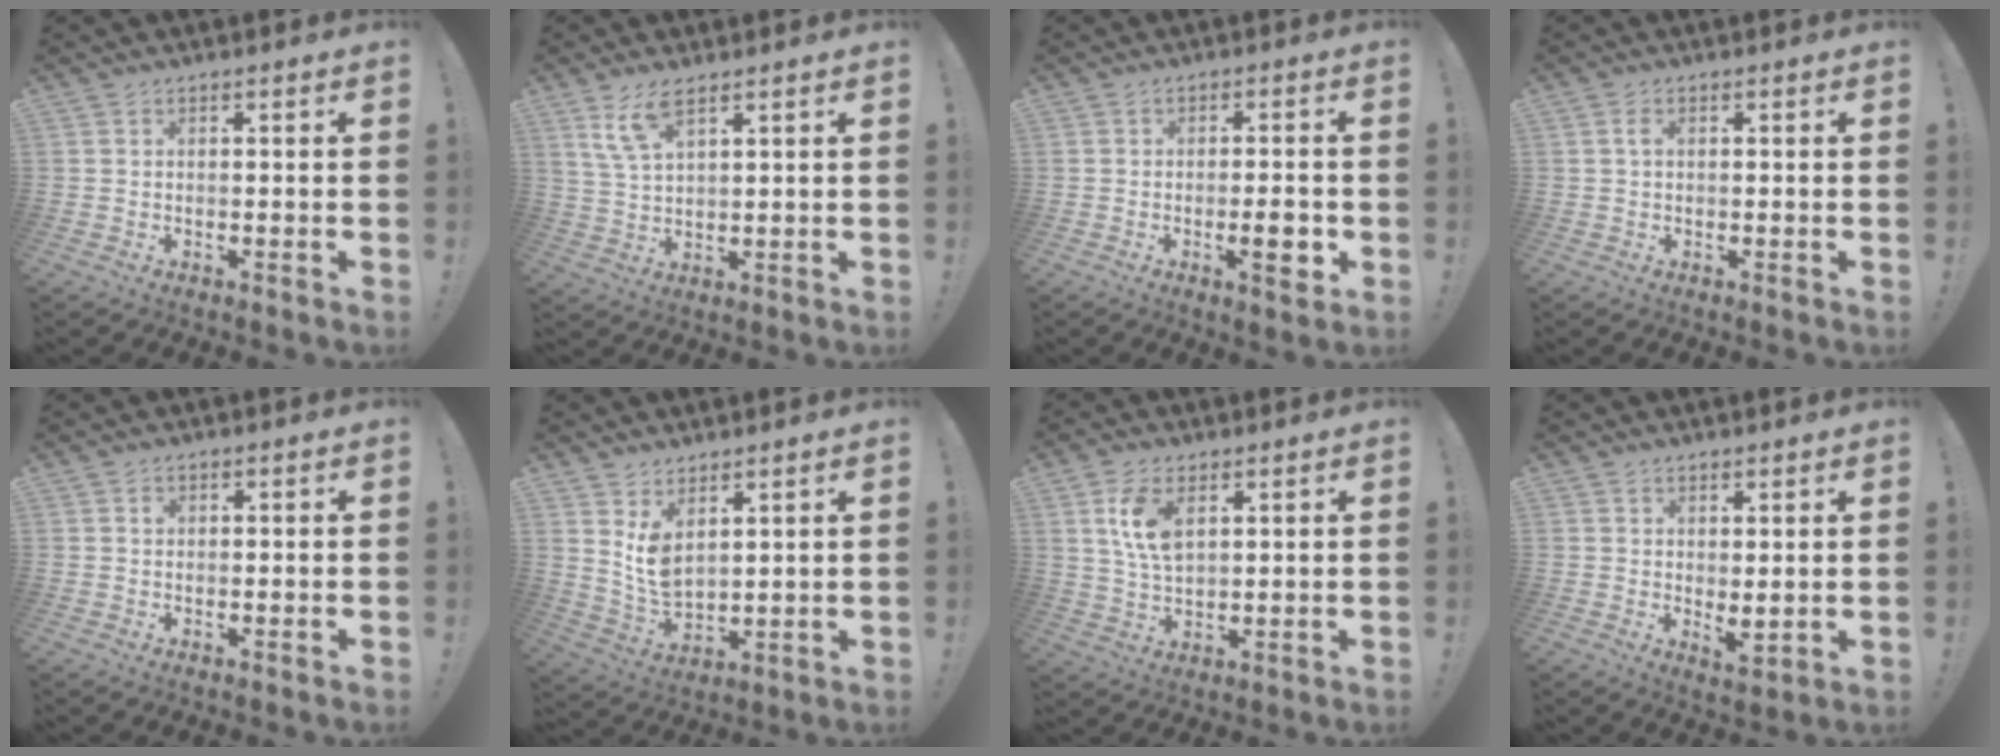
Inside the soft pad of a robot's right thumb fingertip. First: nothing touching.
{"total": 7.9, "force": [4.9, 2.8, 5.5], "torque": [-0.108, -0.011, 0.094]}
{"total": 6.3, "force": [-2.0, 1.3, 5.9], "torque": [-0.077, 0.001, -0.032]}
{"total": 1.6, "force": [0.2, 0.9, 1.3], "torque": [-0.027, 0.006, 0.002]}
{"total": 0.6, "force": [0.2, 0.6, 0.1], "torque": [0.007, -0.001, 0.003]}
{"total": 7.5, "force": [4.6, 4.1, 4.3], "torque": [-0.084, -0.033, 0.089]}
{"total": 9.1, "force": [3.7, 5.2, 6.5], "torque": [-0.125, -0.008, 0.066]}
{"total": 3.8, "force": [1.4, 1.5, 3.2], "torque": [-0.039, -0.017, 0.027]}